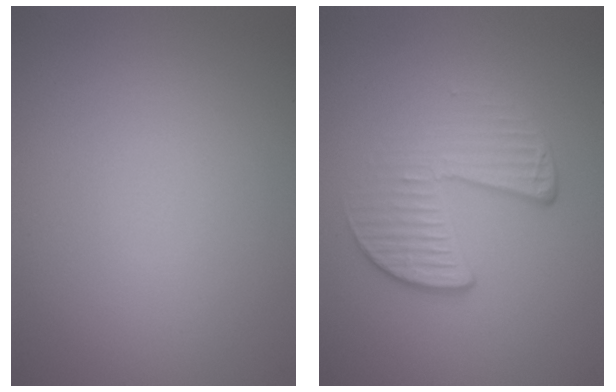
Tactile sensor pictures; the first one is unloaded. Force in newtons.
{"total": 4.1, "press": 2.7, "slide": 3.1}